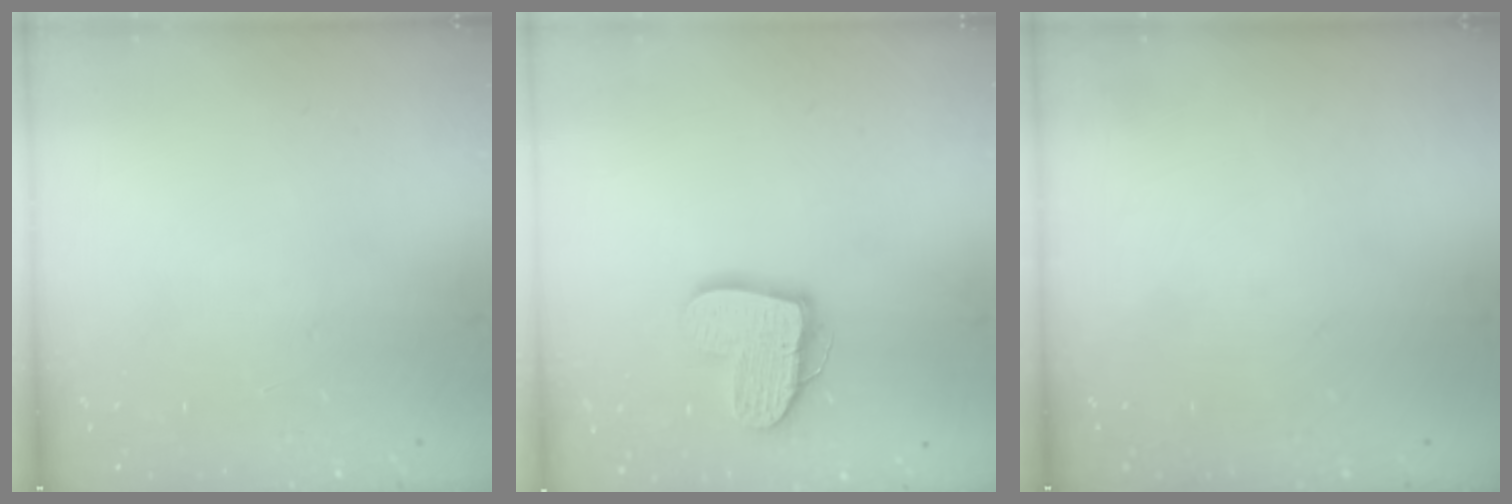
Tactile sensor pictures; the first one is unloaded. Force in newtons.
{"total": 14.0, "press": 13.9, "slide": 1.2}
{"total": 0.0}